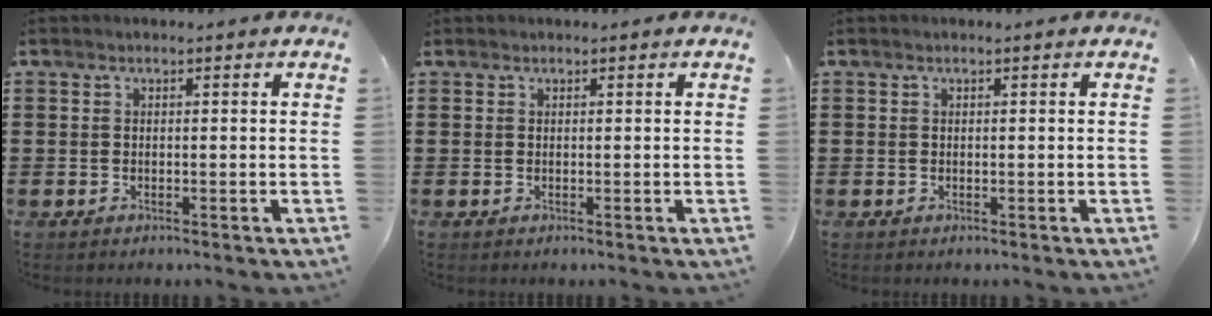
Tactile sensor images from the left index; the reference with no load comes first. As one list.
[{"total": 0.0}, {"total": 0.0}]